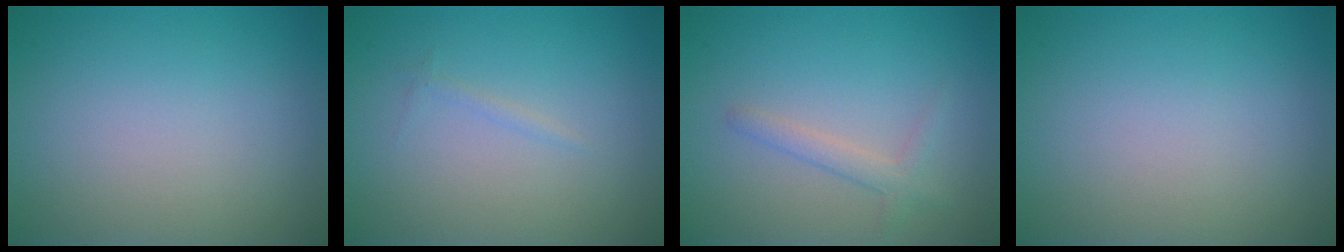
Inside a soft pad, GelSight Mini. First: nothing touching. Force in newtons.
{"total": 0.5, "press": 0.5, "slide": 0.0}
{"total": 1.7, "press": 1.7, "slide": 0.1}
{"total": 0.0}